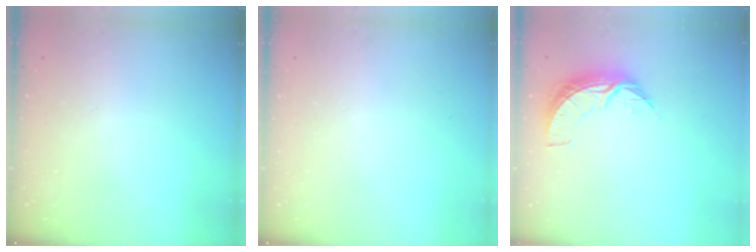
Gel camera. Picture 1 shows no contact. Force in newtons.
{"total": 0.0}
{"total": 8.5, "press": 8.5, "slide": 0.5}